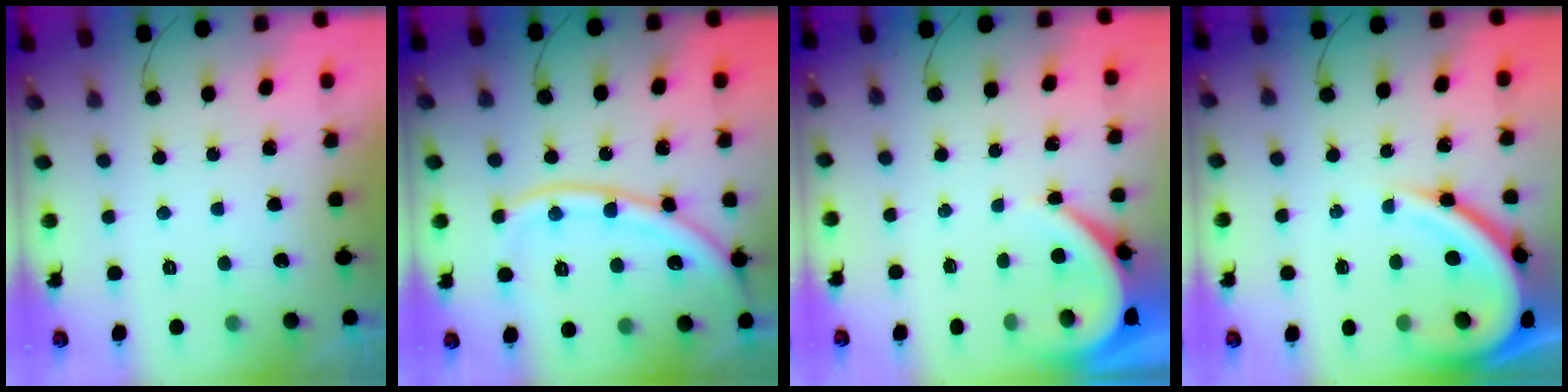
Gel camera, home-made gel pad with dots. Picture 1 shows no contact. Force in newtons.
{"total": 14.0, "press": 13.9, "slide": 1.6}
{"total": 5.6, "press": 5.5, "slide": 0.7}
{"total": 13.4, "press": 13.3, "slide": 1.4}